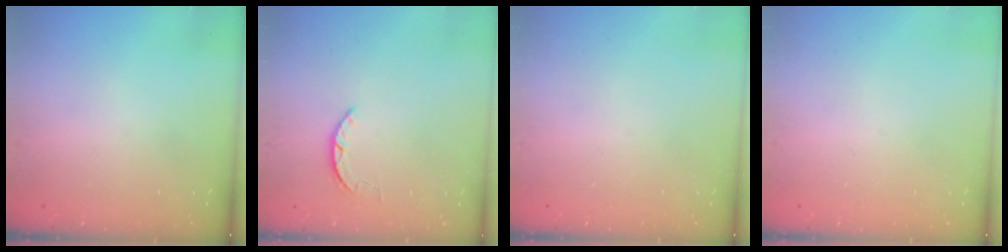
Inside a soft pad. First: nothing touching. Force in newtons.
{"total": 1.6, "press": 1.6, "slide": 0.3}
{"total": 0.0}
{"total": 0.0}